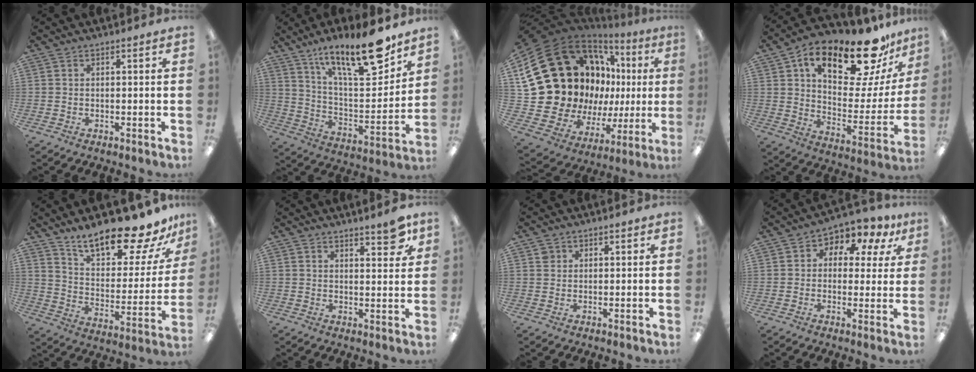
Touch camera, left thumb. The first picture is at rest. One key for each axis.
{"total": 20.8, "fx": 14.9, "fy": 5.5, "fz": 13.4, "tx": -0.208, "ty": -0.096, "tz": 0.242}
{"total": 26.6, "fx": 9.0, "fy": 20.3, "fz": 14.8, "tx": -0.323, "ty": -0.084, "tz": 0.218}
{"total": 23.9, "fx": 14.9, "fy": 9.2, "fz": 16.3, "tx": -0.245, "ty": -0.085, "tz": 0.243}
{"total": 21.4, "fx": 17.8, "fy": 5.9, "fz": 10.3, "tx": -0.167, "ty": -0.120, "tz": 0.301}
{"total": 5.9, "fx": 4.6, "fy": 1.6, "fz": 3.4, "tx": -0.030, "ty": -0.030, "tz": 0.071}
{"total": 1.5, "fx": 0.8, "fy": 1.2, "fz": 0.2, "tx": 0.010, "ty": -0.005, "tz": 0.012}
{"total": 5.9, "fx": 2.7, "fy": 4.2, "fz": 3.0, "tx": -0.036, "ty": -0.021, "tz": 0.043}